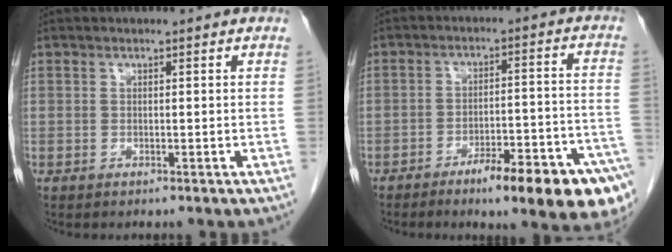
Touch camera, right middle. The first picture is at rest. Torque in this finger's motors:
{"motor_torque": [1.11, -1.03, 0.30, 0.10]}